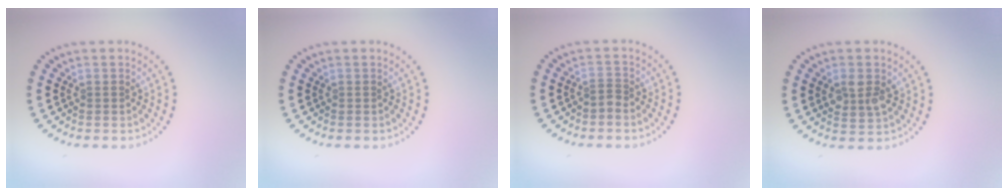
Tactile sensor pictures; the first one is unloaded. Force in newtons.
{"total": 0.0}
{"total": 0.9, "press": 0.5, "slide": 0.7}
{"total": 2.5, "press": 2.5, "slide": 0.4}